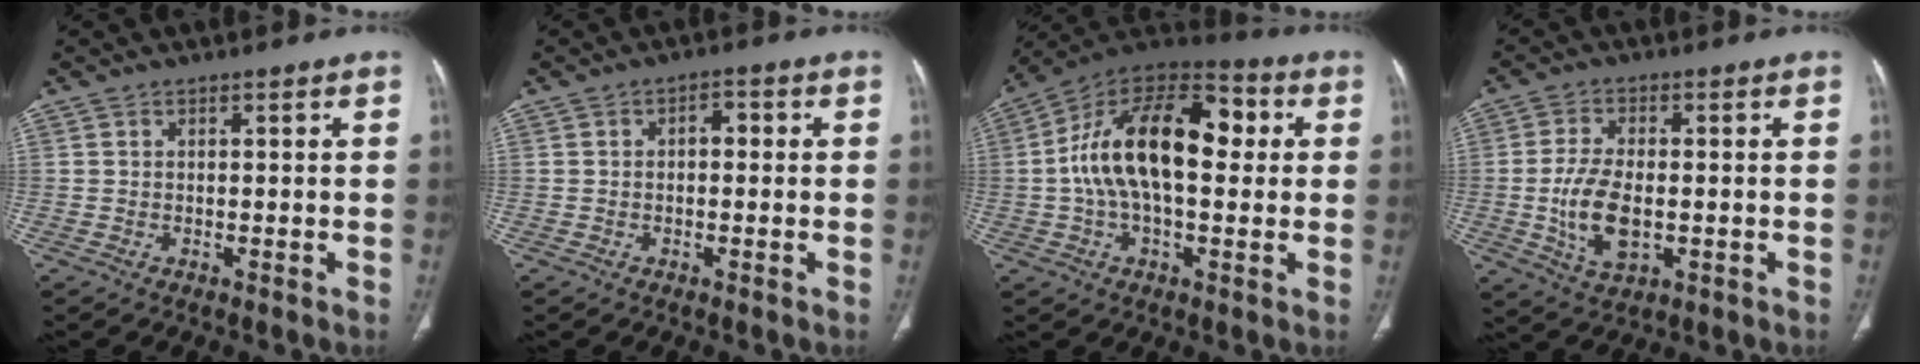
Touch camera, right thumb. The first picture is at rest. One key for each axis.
{"total": 2.4, "fx": 0.1, "fy": 1.5, "fz": 2.0, "tx": -0.021, "ty": 0.009, "tz": -0.005}
{"total": 20.9, "fx": 2.3, "fy": 11.2, "fz": 17.5, "tx": -0.287, "ty": 0.040, "tz": 0.028}
{"total": 9.7, "fx": -1.4, "fy": 5.1, "fz": 8.1, "tx": -0.158, "ty": -0.003, "tz": -0.020}